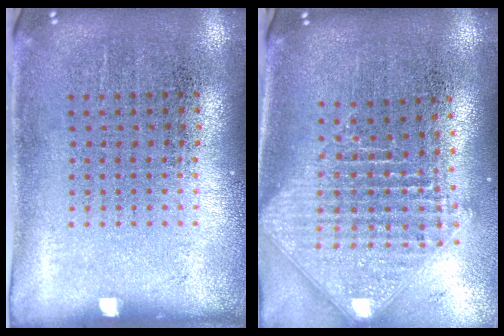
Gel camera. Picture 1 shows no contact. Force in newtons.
{"total": 2.5, "press": 1.9, "slide": 1.6}